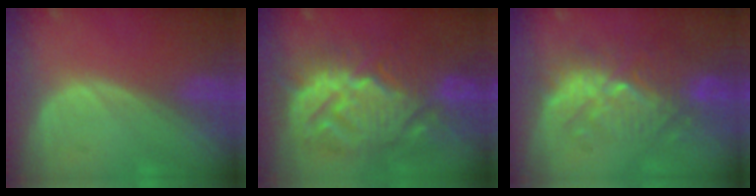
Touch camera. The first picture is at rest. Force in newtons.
{"total": 14.0, "press": 13.9, "slide": 1.4}
{"total": 10.3, "press": 9.5, "slide": 3.9}